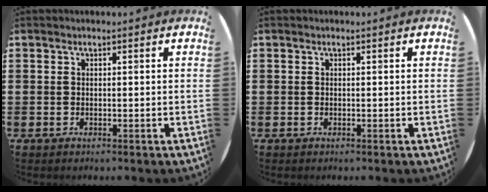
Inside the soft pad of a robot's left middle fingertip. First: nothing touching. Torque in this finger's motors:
{"motor_torque": [0.00, 0.00, 0.00, 0.00]}